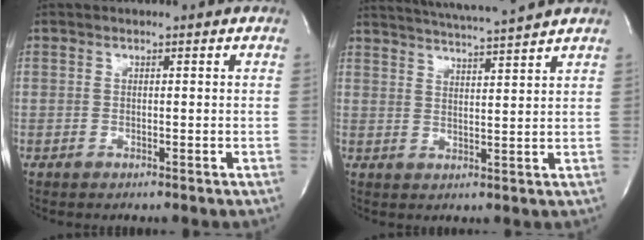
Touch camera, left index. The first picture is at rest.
{"total": 10.3, "force": [9.5, -1.4, 3.9], "torque": [-0.072, 0.007, 0.140]}